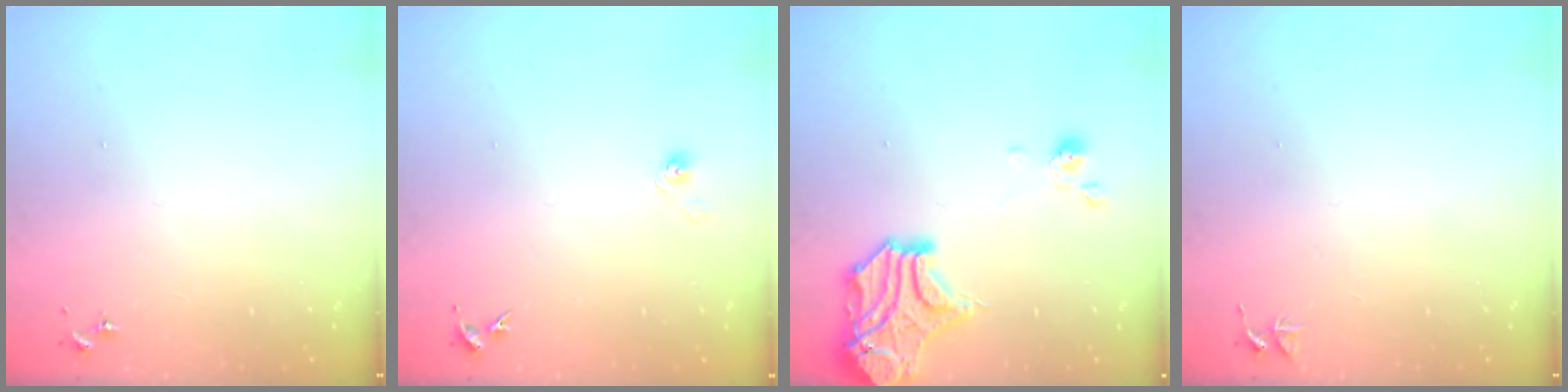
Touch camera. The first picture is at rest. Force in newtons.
{"total": 2.9, "press": 2.5, "slide": 1.5}
{"total": 16.4, "press": 16.1, "slide": 3.1}
{"total": 3.7, "press": 3.7, "slide": 0.3}